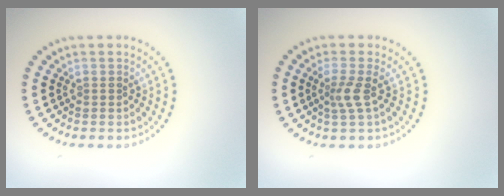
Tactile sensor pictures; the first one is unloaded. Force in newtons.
{"total": 1.9, "press": 1.3, "slide": 1.4}